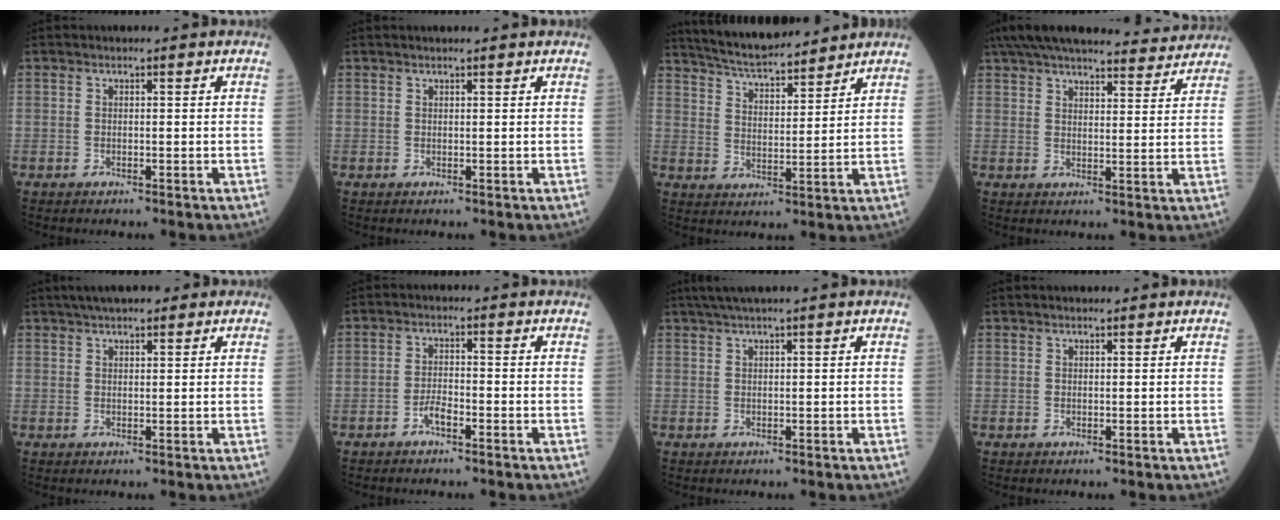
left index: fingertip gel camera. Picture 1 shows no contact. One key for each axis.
{"total": 1.5, "fx": 1.4, "fy": 0.2, "fz": 0.5, "tx": -0.008, "ty": 0.017, "tz": 0.023}
{"total": 12.5, "fx": 11.4, "fy": 1.8, "fz": 4.7, "tx": -0.087, "ty": 0.016, "tz": 0.192}
{"total": 23.4, "fx": 21.0, "fy": 4.4, "fz": 9.5, "tx": -0.161, "ty": 0.027, "tz": 0.285}
{"total": 6.4, "fx": 4.8, "fy": 1.8, "fz": 3.9, "tx": -0.059, "ty": 0.031, "tz": 0.074}
{"total": 2.2, "fx": -1.4, "fy": 0.5, "fz": 1.6, "tx": -0.032, "ty": 0.002, "tz": -0.028}
{"total": 3.0, "fx": 2.3, "fy": -0.7, "fz": 1.8, "tx": -0.037, "ty": 0.016, "tz": 0.048}
{"total": 1.0, "fx": 0.9, "fy": 0.3, "fz": 0.2, "tx": -0.009, "ty": 0.008, "tz": 0.016}